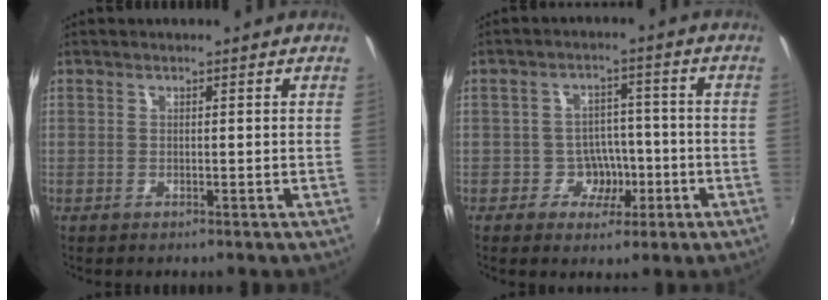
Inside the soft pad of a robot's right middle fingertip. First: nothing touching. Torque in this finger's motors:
{"motor_torque": [-0.10, -0.16, 0.03, 0.00]}